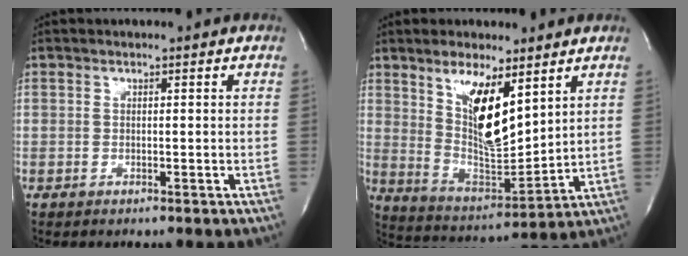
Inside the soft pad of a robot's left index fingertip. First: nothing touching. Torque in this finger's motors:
{"motor_torque": [1.52, -0.36, 0.64, 0.16]}